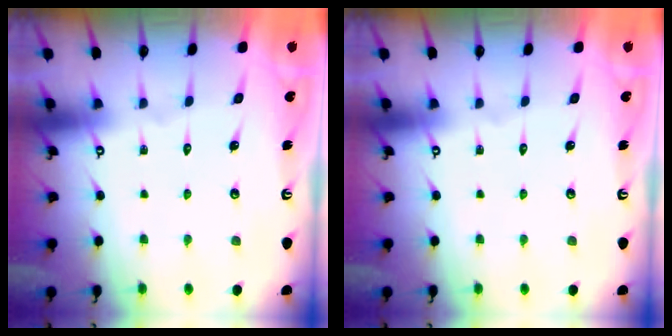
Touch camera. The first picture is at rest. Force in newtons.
{"total": 0.0}